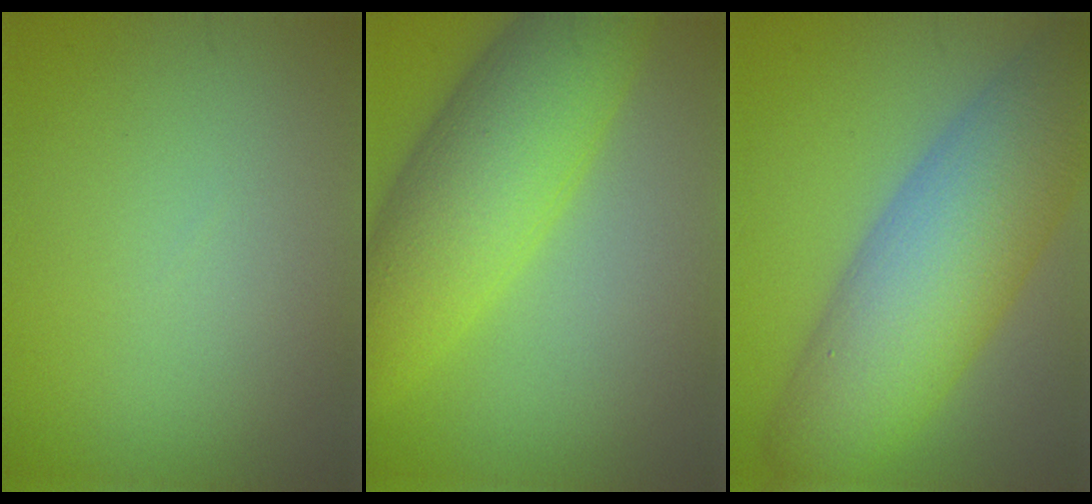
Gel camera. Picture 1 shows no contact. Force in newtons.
{"total": 9.1, "press": 9.1, "slide": 0.1}
{"total": 11.3, "press": 11.3, "slide": 0.5}